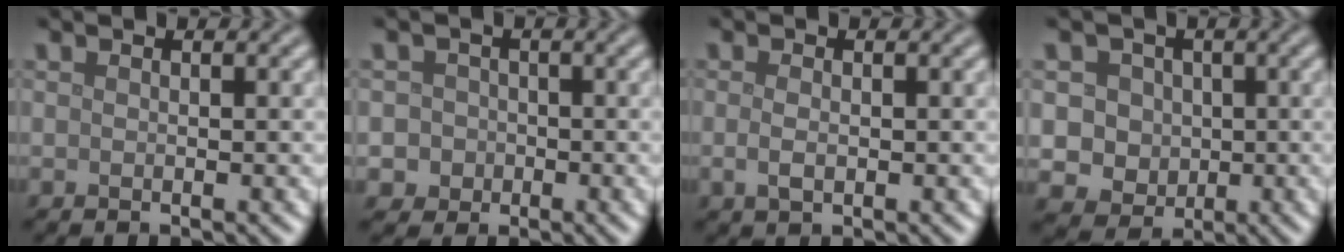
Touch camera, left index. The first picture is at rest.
{"total": 3.0, "force": [-0.7, 2.9, 0.7], "torque": [0.014, 0.008, -0.028]}
{"total": 1.5, "force": [-0.1, 0.8, 1.2], "torque": [-0.028, -0.004, -0.002]}
{"total": 4.3, "force": [0.3, 4.0, 1.7], "torque": [-0.021, 0.009, -0.010]}